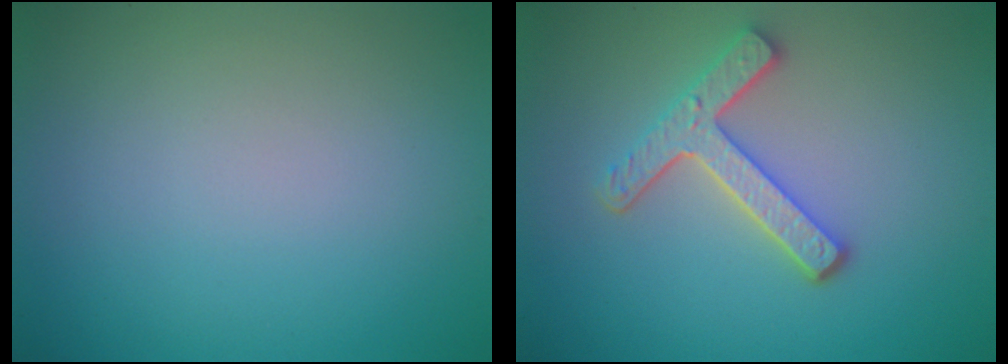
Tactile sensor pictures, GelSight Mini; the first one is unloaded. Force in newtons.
{"total": 3.8, "press": 3.1, "slide": 2.2}